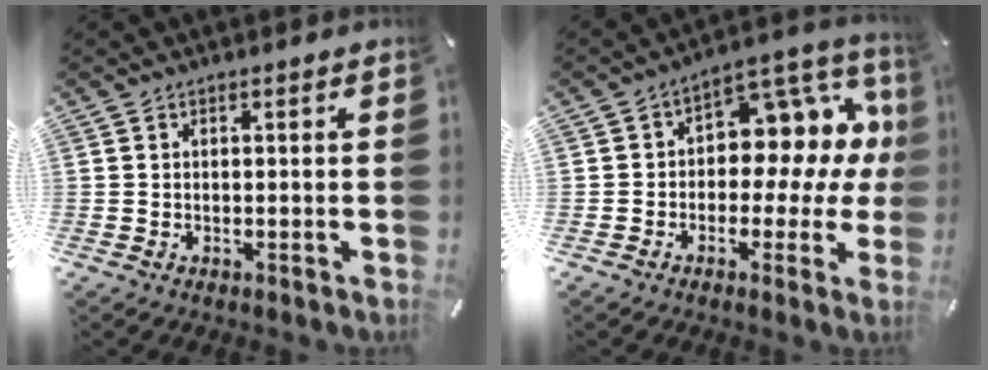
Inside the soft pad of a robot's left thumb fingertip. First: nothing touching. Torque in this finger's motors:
{"motor_torque": [1.99, 1.96, 1.05, -0.67, 0.26]}